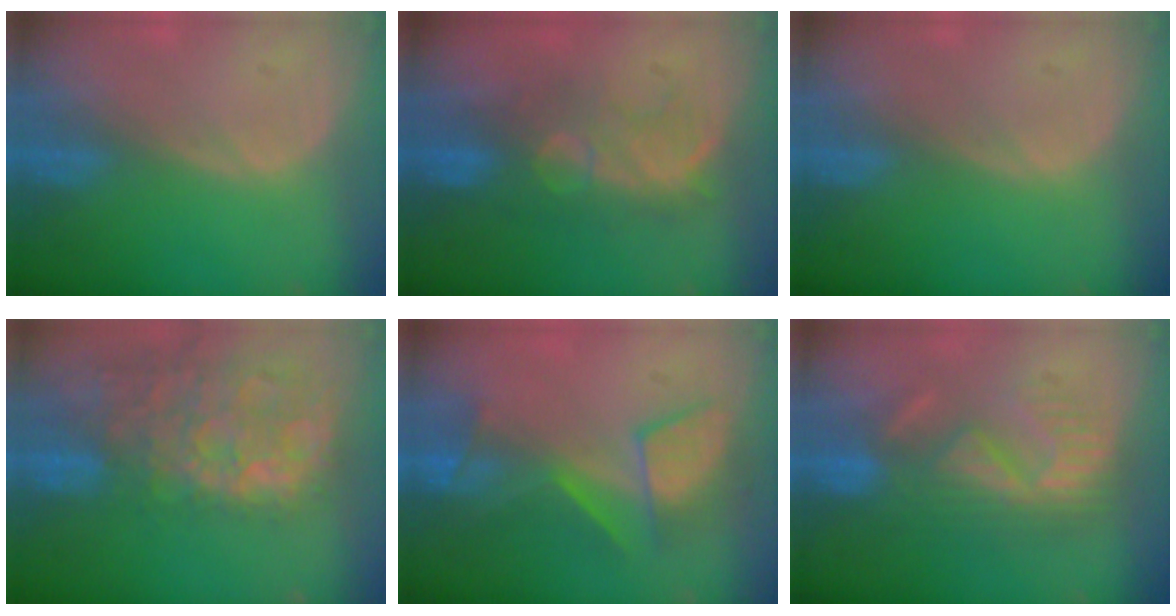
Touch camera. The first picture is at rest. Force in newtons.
{"total": 7.9, "press": 7.8, "slide": 1.3}
{"total": 0.0}
{"total": 14.9, "press": 12.1, "slide": 8.8}
{"total": 7.9, "press": 7.8, "slide": 1.2}
{"total": 9.0, "press": 8.3, "slide": 3.5}